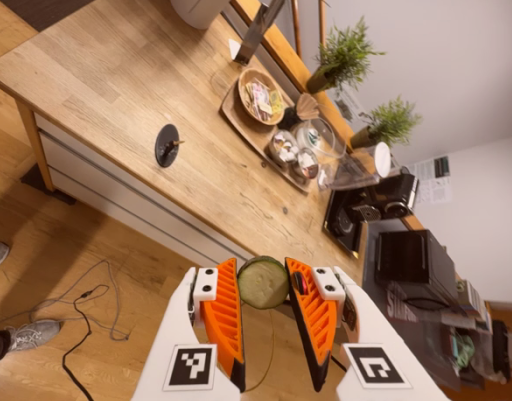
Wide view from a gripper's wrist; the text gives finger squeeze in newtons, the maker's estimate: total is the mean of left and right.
{"total": 8.2, "left": 8.9, "right": 7.6}